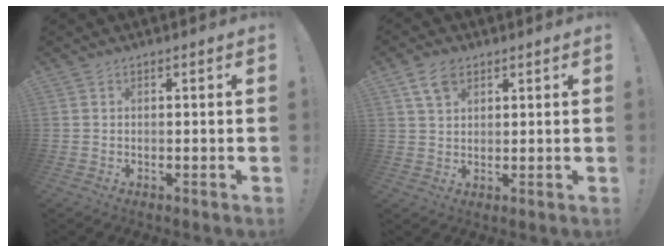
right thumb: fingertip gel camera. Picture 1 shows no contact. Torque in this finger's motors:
{"motor_torque": [0.48, 0.55, 0.12, -0.11, -0.01]}